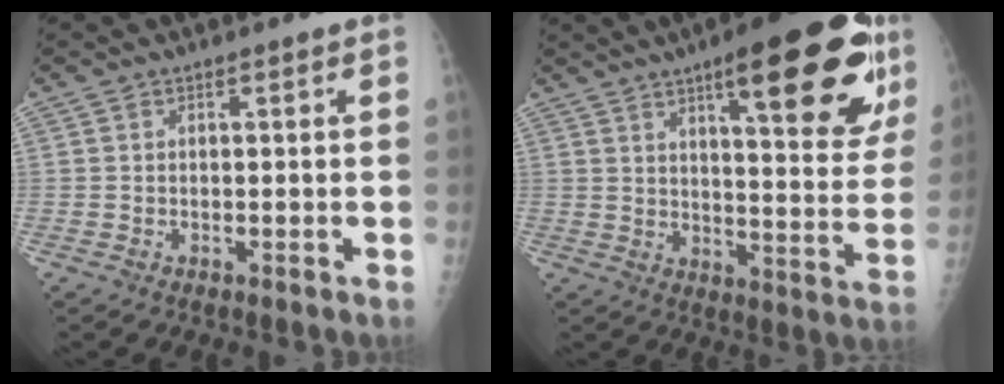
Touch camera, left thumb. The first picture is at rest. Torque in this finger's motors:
{"motor_torque": [1.89, 1.70, 1.24, -0.97, 0.18]}